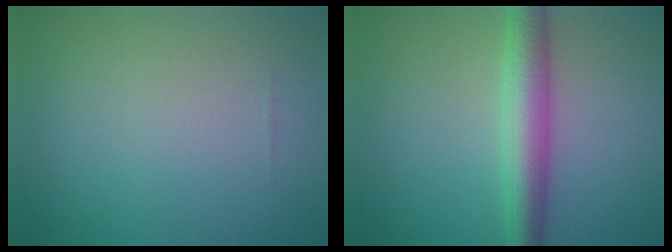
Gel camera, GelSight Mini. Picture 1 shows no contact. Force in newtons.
{"total": 4.9, "press": 4.9, "slide": 0.2}